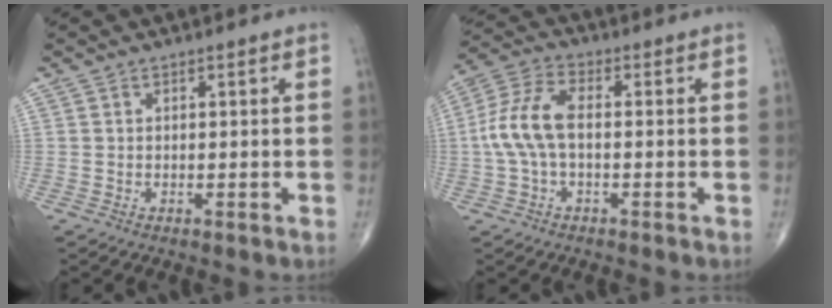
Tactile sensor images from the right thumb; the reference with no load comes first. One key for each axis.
{"total": 9.3, "fx": -0.4, "fy": 4.8, "fz": 8.0, "tx": -0.181, "ty": 0.029, "tz": -0.014}